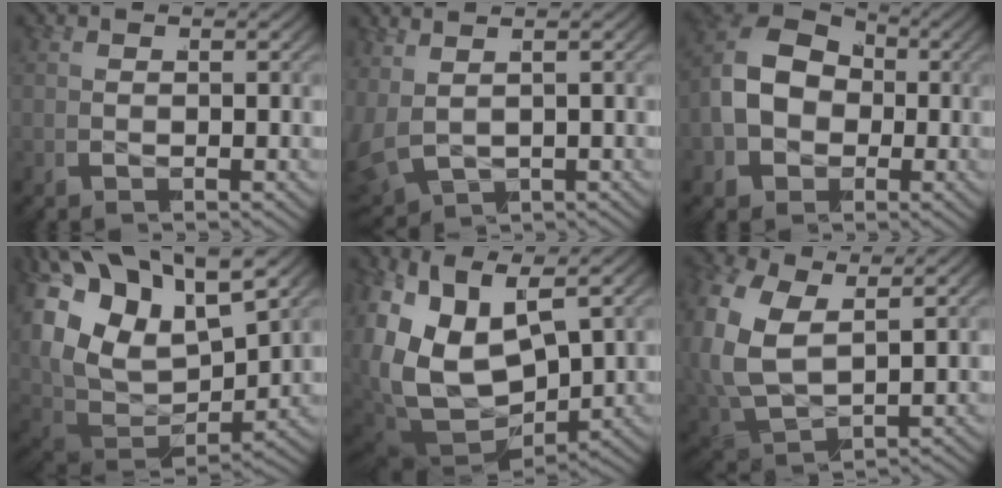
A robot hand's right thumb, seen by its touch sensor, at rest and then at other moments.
{"total": 2.8, "force": [0.1, 2.4, 1.4], "torque": [-0.061, -0.009, 0.015]}
{"total": 12.6, "force": [1.3, 10.0, 7.6], "torque": [-0.187, -0.005, 0.017]}
{"total": 15.7, "force": [1.1, 12.0, 10.1], "torque": [-0.232, -0.027, 0.015]}
{"total": 14.1, "force": [-2.1, 9.6, 10.2], "torque": [-0.255, -0.051, -0.013]}
{"total": 8.3, "force": [0.1, 6.4, 5.3], "torque": [-0.168, -0.034, 0.018]}